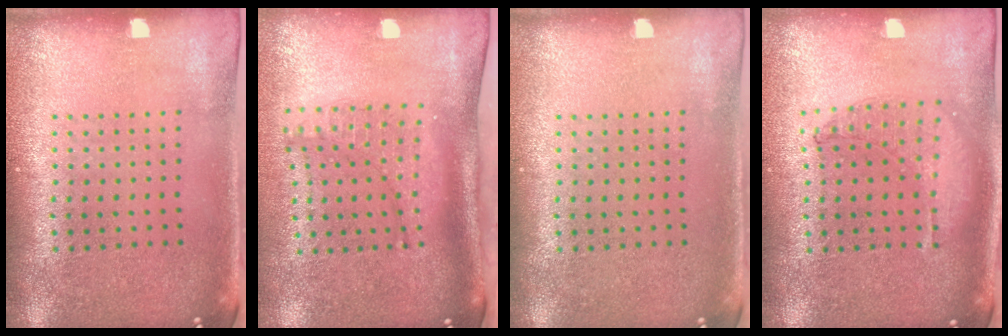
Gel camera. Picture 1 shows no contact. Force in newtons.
{"total": 1.6, "press": 1.3, "slide": 0.9}
{"total": 0.0}
{"total": 0.9, "press": 0.9, "slide": 0.2}